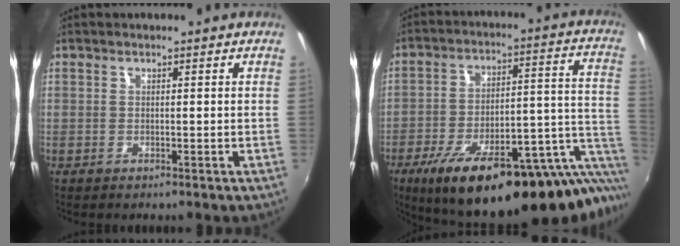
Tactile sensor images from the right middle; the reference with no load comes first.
{"total": 30.1, "force": [-20.8, 7.1, 20.5], "torque": [-0.265, -0.031, -0.291]}